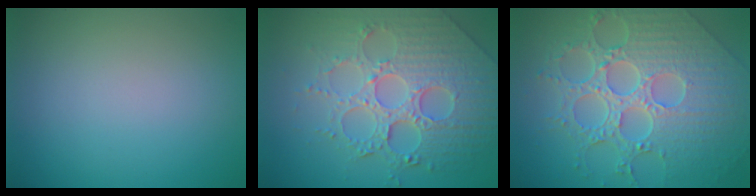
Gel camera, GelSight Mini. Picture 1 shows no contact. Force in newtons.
{"total": 8.2, "press": 6.0, "slide": 5.5}
{"total": 9.2, "press": 6.8, "slide": 6.2}